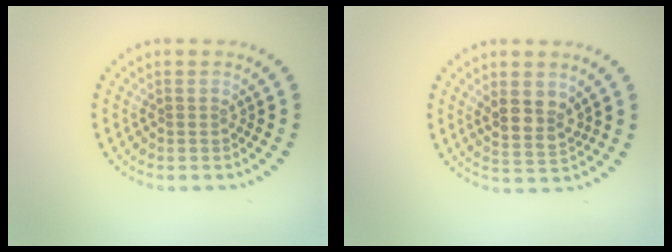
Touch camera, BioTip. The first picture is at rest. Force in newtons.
{"total": 3.0, "press": 2.7, "slide": 1.3}